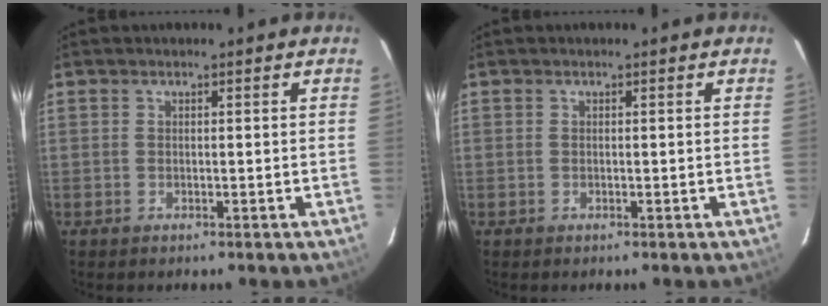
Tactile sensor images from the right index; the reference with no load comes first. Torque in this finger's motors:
{"motor_torque": [0.00, 0.00, 0.01, 0.00]}